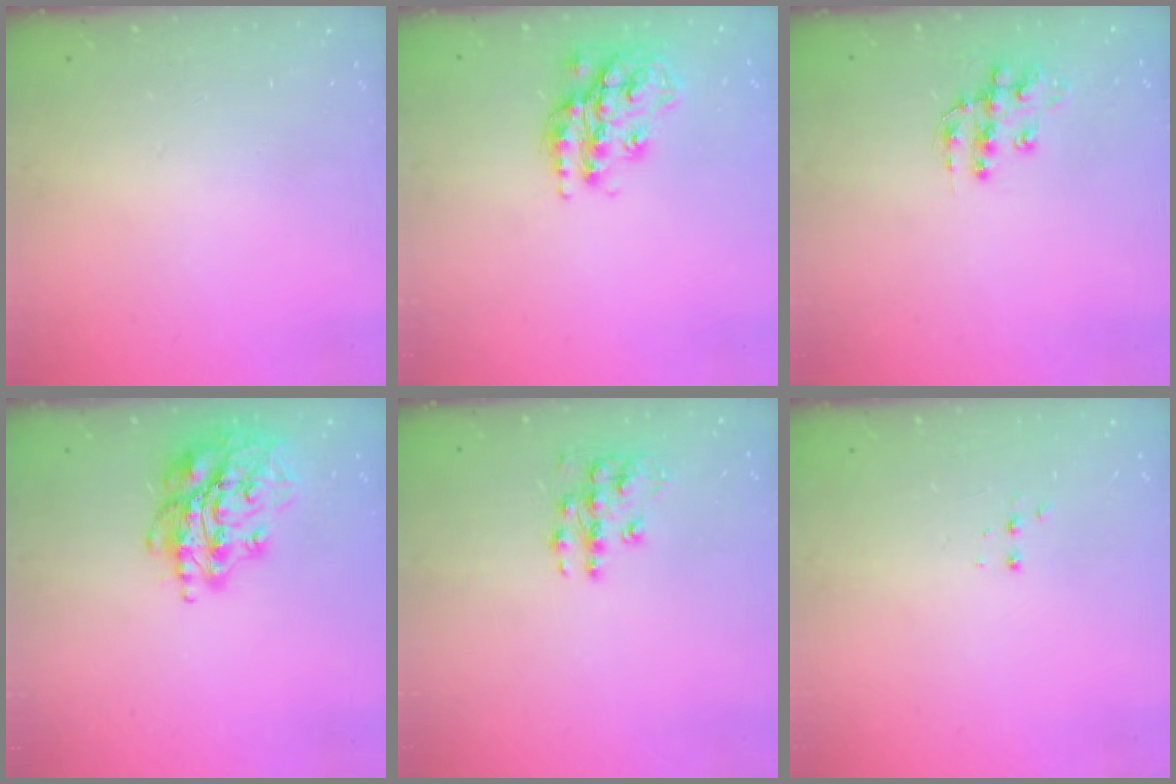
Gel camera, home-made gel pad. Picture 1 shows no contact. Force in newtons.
{"total": 17.5, "press": 17.5, "slide": 1.3}
{"total": 11.6, "press": 11.5, "slide": 0.9}
{"total": 16.4, "press": 16.4, "slide": 0.6}
{"total": 10.0, "press": 10.0, "slide": 0.7}
{"total": 3.0, "press": 2.9, "slide": 0.7}